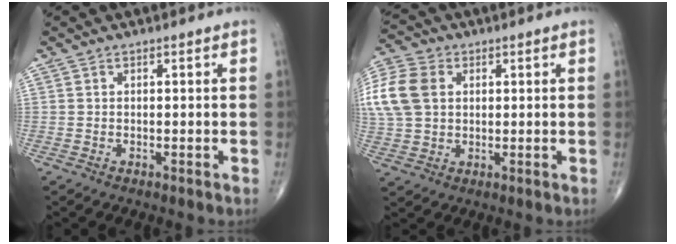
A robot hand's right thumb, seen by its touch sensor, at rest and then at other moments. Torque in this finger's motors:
{"motor_torque": [0.03, 0.09, 0.08, -0.07, 0.14]}